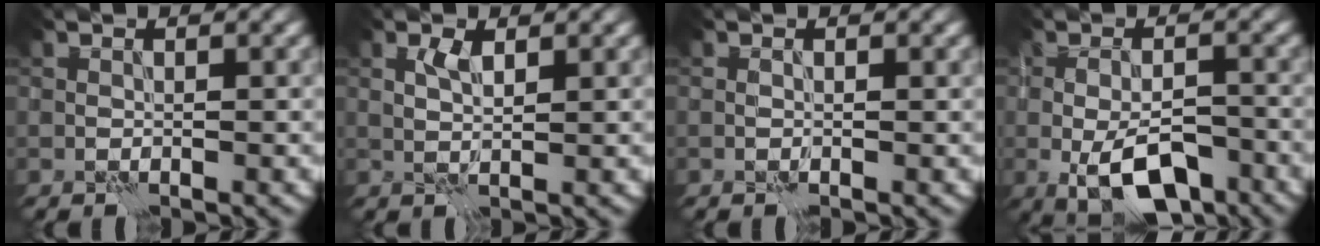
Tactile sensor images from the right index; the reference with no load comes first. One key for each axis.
{"total": 1.2, "fx": 1.0, "fy": -0.1, "fz": 0.7, "tx": -0.019, "ty": 0.000, "tz": 0.022}
{"total": 0.0}
{"total": 6.9, "fx": -3.3, "fy": 3.0, "fz": 5.3, "tx": -0.092, "ty": -0.006, "tz": -0.052}